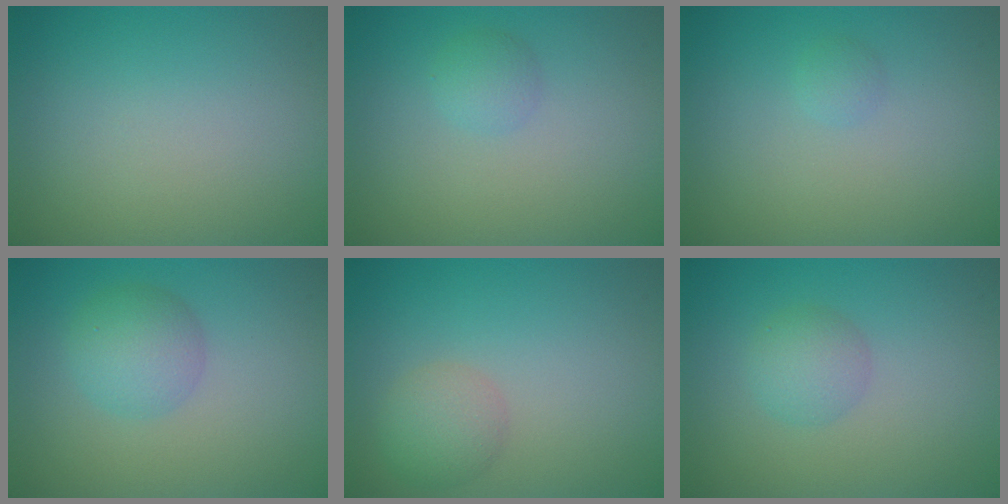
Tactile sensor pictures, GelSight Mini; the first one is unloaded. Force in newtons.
{"total": 1.3, "press": 1.3, "slide": 0.0}
{"total": 0.7, "press": 0.7, "slide": 0.1}
{"total": 3.2, "press": 3.2, "slide": 0.1}
{"total": 2.5, "press": 2.5, "slide": 0.1}
{"total": 2.2, "press": 2.2, "slide": 0.1}